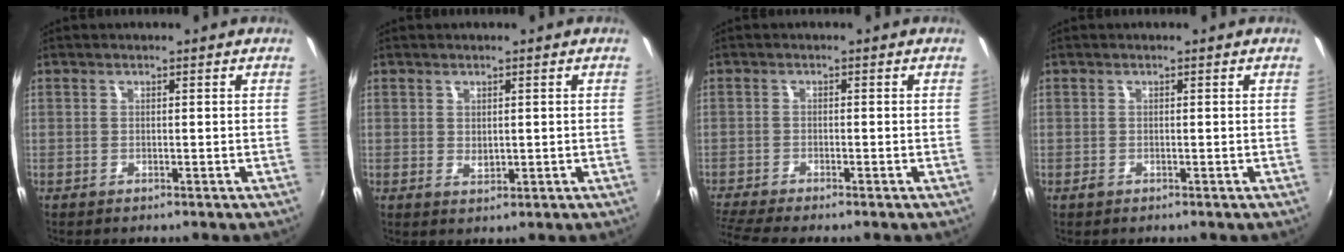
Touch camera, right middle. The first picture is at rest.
{"total": 1.6, "force": [0.3, 1.1, 1.1], "torque": [-0.015, 0.000, 0.007]}
{"total": 6.2, "force": [-5.4, 0.2, 3.1], "torque": [-0.084, -0.025, -0.094]}
{"total": 0.7, "force": [-0.5, 0.4, 0.3], "torque": [-0.005, -0.003, -0.012]}